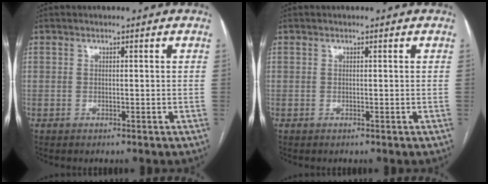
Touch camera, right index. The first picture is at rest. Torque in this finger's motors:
{"motor_torque": [0.00, 0.00, 0.00, 0.00]}